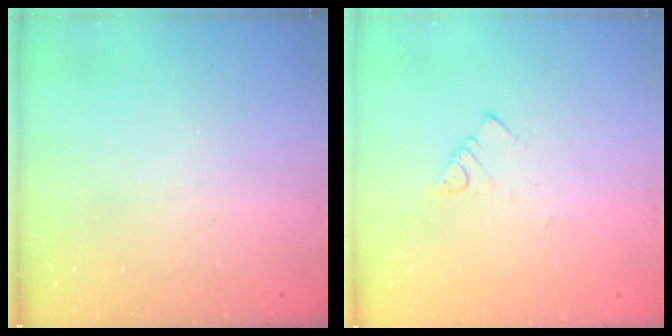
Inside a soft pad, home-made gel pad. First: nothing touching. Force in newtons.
{"total": 2.9, "press": 2.9, "slide": 0.3}